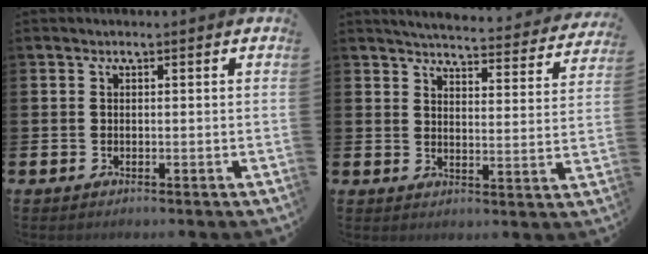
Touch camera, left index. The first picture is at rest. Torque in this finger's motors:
{"motor_torque": [0.04, -0.35, 0.01, 0.03]}